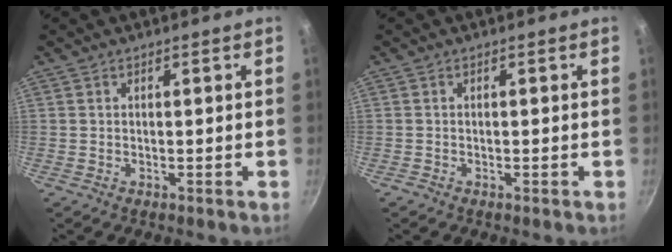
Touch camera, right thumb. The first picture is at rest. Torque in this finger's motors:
{"motor_torque": [0.11, 0.02, -0.08, -0.01, 0.01]}